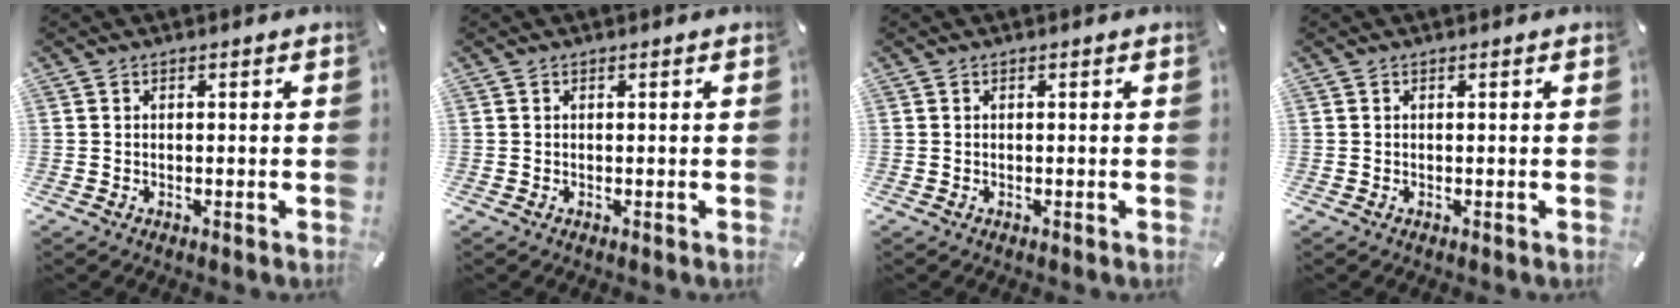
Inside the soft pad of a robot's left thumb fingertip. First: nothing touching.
{"total": 0.0}
{"total": 0.0}
{"total": 0.0}